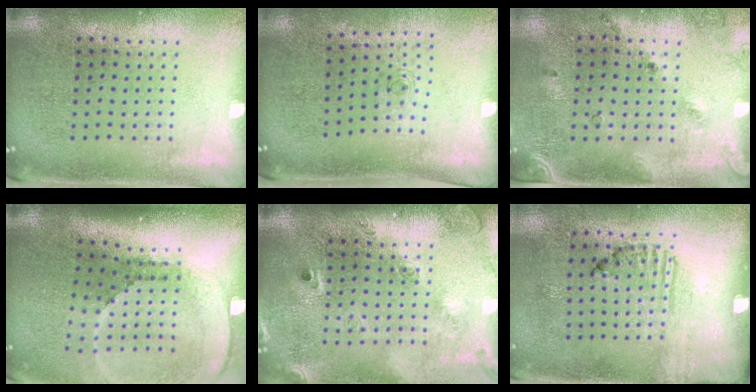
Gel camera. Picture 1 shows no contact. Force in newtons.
{"total": 0.6, "press": 0.2, "slide": 0.5}
{"total": 1.5, "press": 1.1, "slide": 1.0}
{"total": 2.6, "press": 1.8, "slide": 1.8}
{"total": 2.7, "press": 1.8, "slide": 1.9}
{"total": 1.7, "press": 1.0, "slide": 1.3}